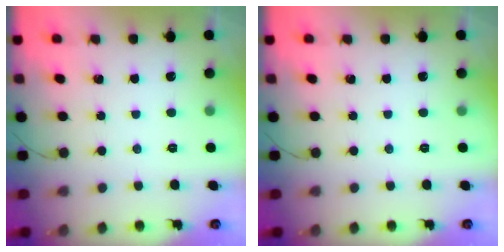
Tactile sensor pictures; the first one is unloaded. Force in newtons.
{"total": 0.0}